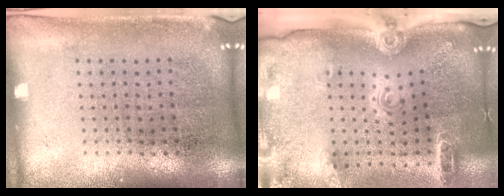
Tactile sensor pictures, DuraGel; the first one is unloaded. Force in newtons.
{"total": 2.9, "press": 2.0, "slide": 2.0}